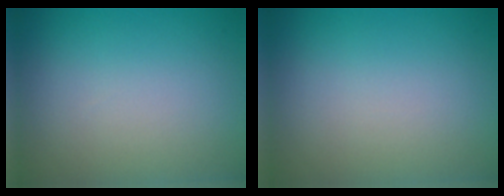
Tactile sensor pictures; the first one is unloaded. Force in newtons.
{"total": 0.0}